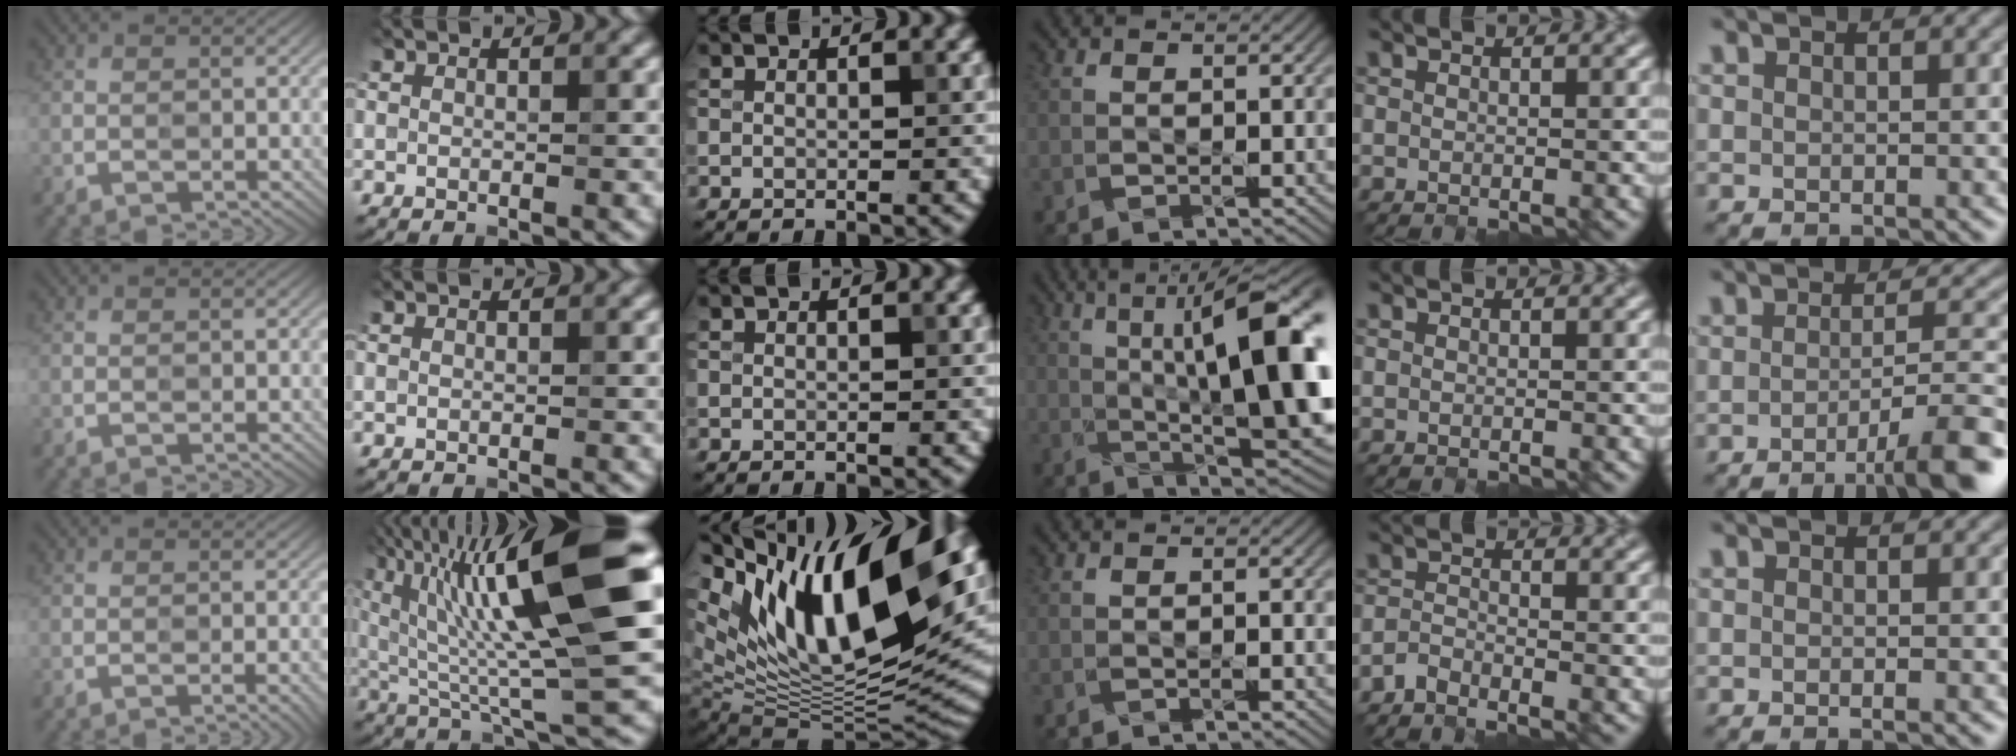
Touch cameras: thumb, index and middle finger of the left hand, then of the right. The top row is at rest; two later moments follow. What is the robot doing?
{"motion": "open", "object": "pencil case"}